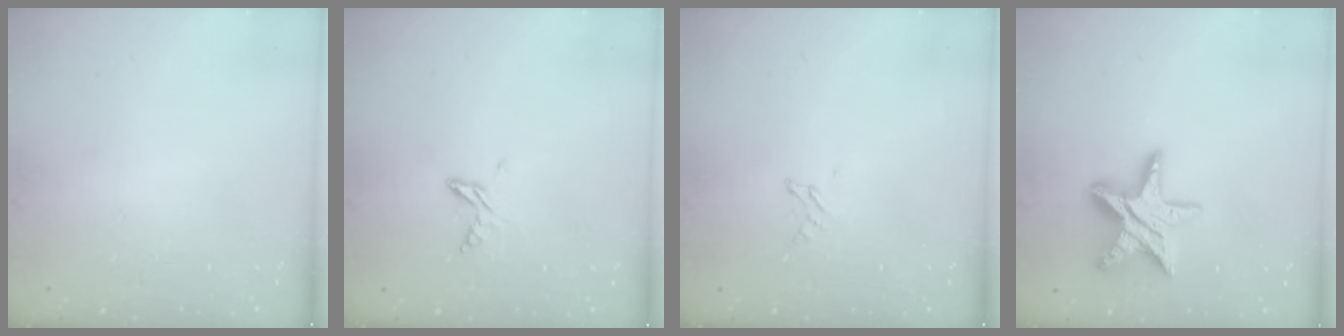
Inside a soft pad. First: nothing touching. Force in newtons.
{"total": 6.9, "press": 6.8, "slide": 0.6}
{"total": 2.2, "press": 2.2, "slide": 0.3}
{"total": 15.6, "press": 15.6, "slide": 1.0}